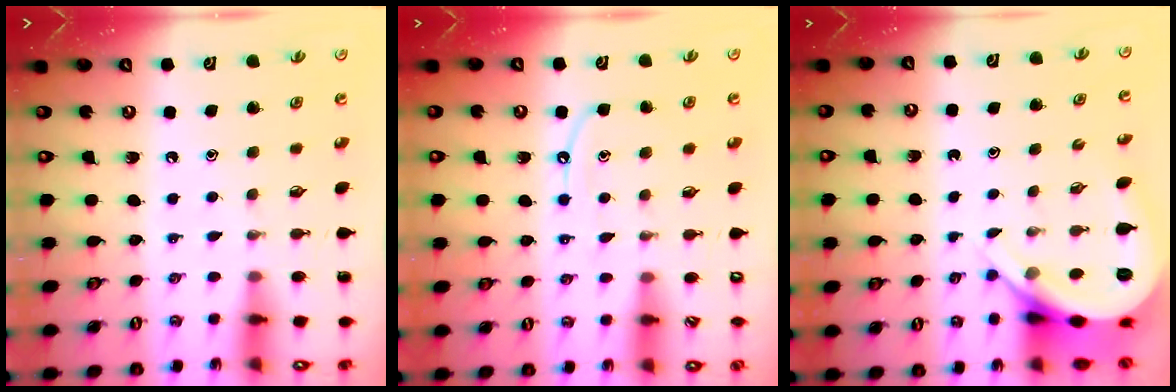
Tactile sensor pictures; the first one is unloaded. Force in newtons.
{"total": 7.2, "press": 7.2, "slide": 0.8}
{"total": 8.2, "press": 8.2, "slide": 0.8}